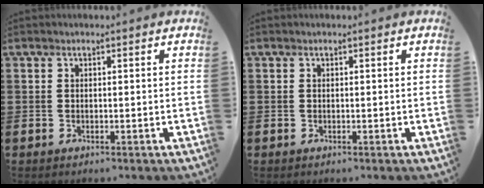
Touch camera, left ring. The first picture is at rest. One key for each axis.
{"total": 0.0}